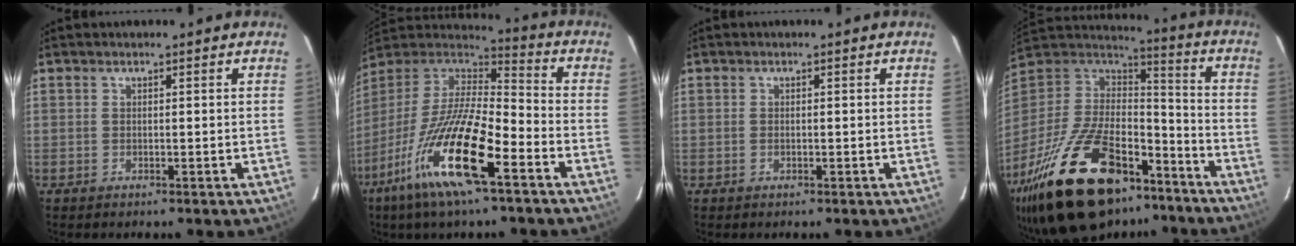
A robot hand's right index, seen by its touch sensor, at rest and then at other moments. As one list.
[{"total": 21.1, "force": [-11.3, 4.7, 17.1], "torque": [-0.333, -0.042, -0.222]}, {"total": 0.7, "force": [-0.3, 0.5, 0.4], "torque": [-0.007, -0.001, -0.004]}, {"total": 33.5, "force": [-21.6, 15.9, 20.2], "torque": [-0.404, -0.015, -0.334]}]